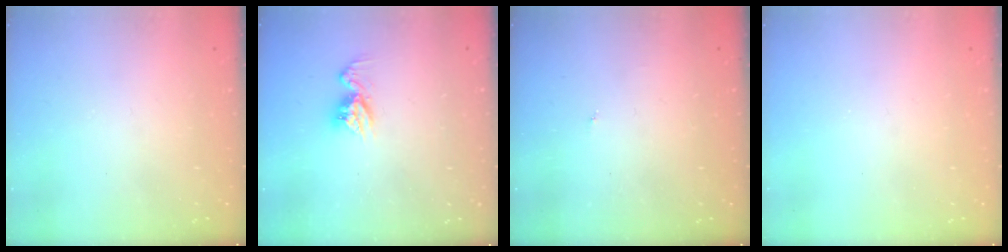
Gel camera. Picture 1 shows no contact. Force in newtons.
{"total": 9.6, "press": 9.6, "slide": 0.8}
{"total": 3.8, "press": 3.8, "slide": 0.5}
{"total": 0.0}